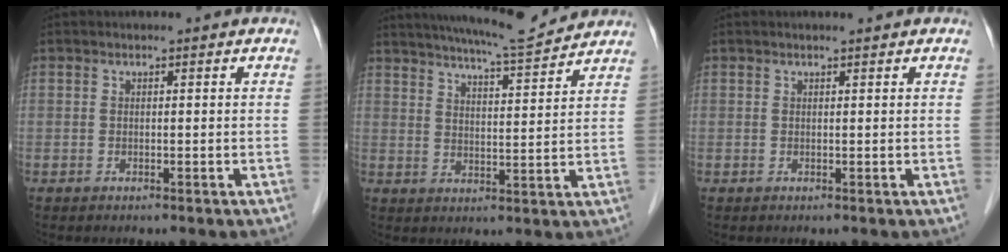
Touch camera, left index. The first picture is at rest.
{"total": 11.5, "force": [10.8, 0.1, 4.1], "torque": [-0.068, 0.006, 0.156]}
{"total": 1.1, "force": [0.9, 0.0, 0.5], "torque": [-0.009, 0.007, 0.016]}